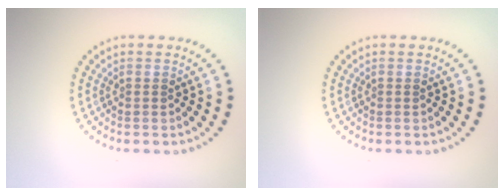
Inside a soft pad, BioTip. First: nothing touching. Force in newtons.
{"total": 0.0}